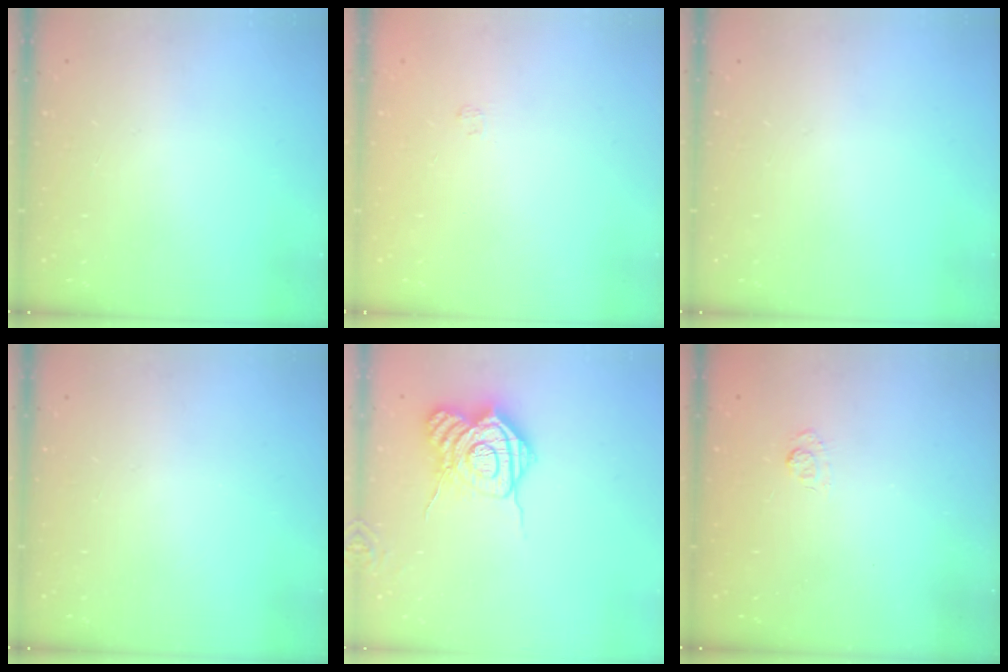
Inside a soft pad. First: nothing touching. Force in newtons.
{"total": 1.7, "press": 1.2, "slide": 1.1}
{"total": 0.0}
{"total": 0.0}
{"total": 15.5, "press": 15.5, "slide": 1.1}
{"total": 2.7, "press": 2.3, "slide": 1.5}